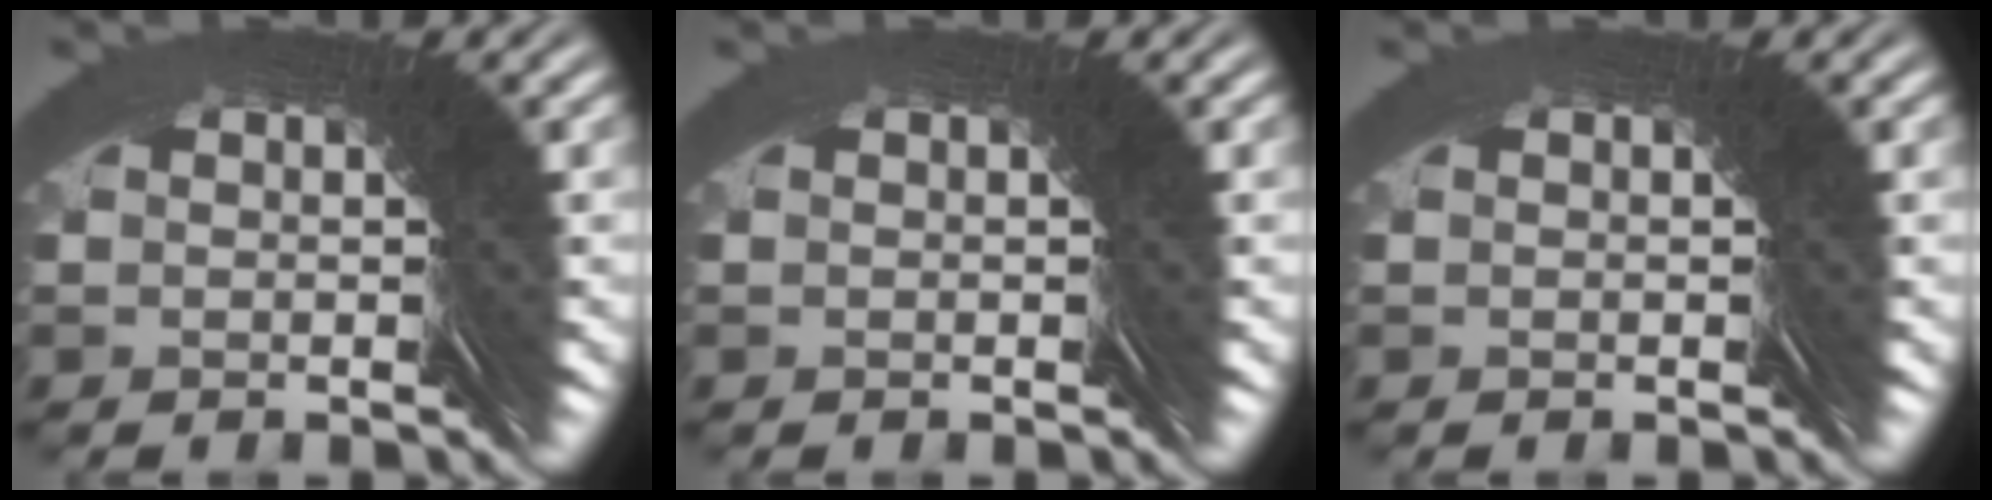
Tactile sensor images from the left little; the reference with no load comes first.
{"total": 0.0}
{"total": 0.0}